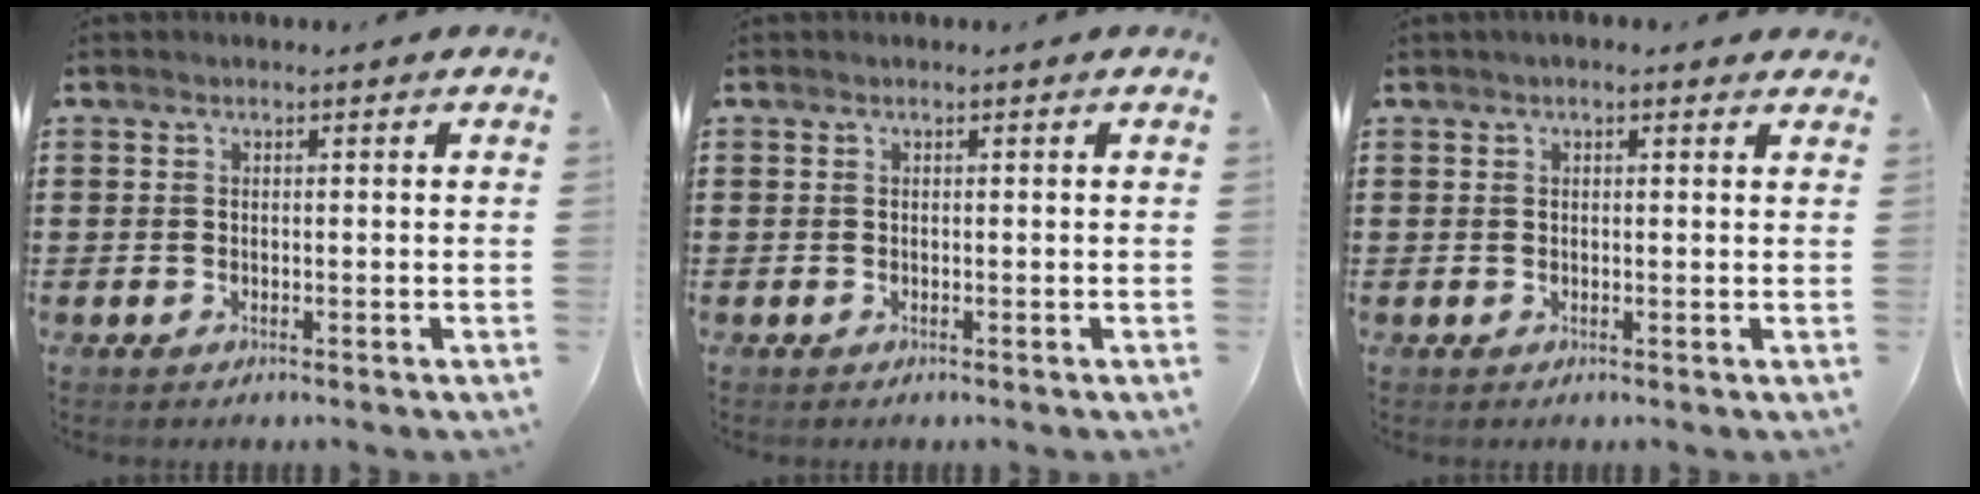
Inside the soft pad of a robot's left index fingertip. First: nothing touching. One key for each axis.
{"total": 0.0}
{"total": 1.1, "fx": 0.7, "fy": 0.3, "fz": 0.9, "tx": -0.017, "ty": 0.003, "tz": 0.011}